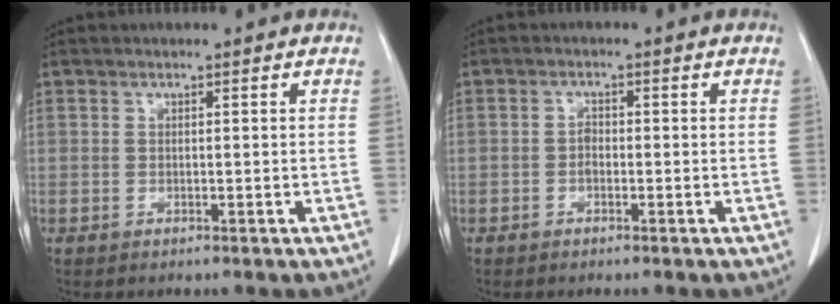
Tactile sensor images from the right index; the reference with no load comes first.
{"total": 1.4, "force": [-0.5, 0.8, 1.0], "torque": [-0.015, 0.005, -0.011]}